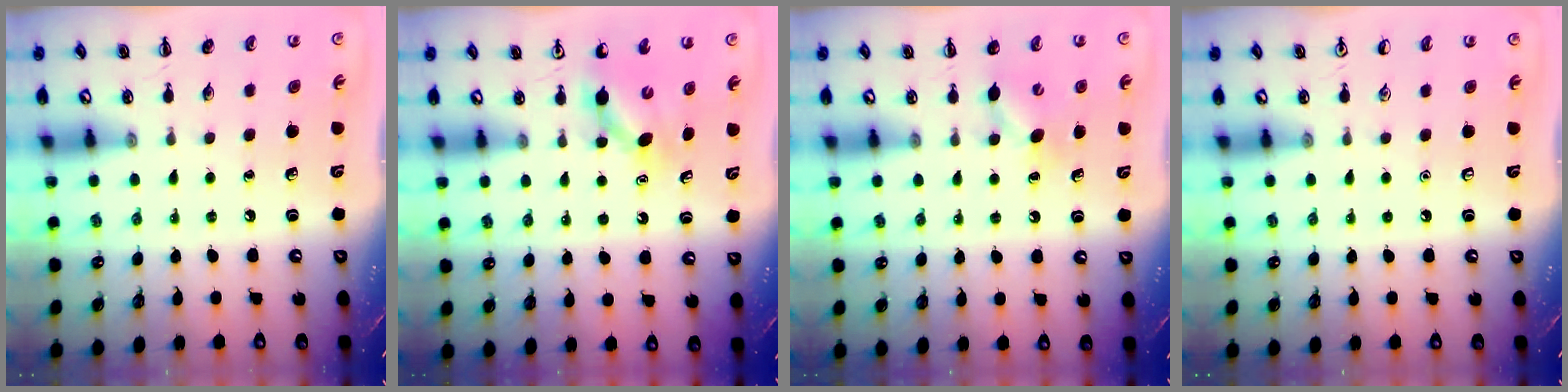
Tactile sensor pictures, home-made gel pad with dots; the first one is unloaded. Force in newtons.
{"total": 3.7, "press": 3.6, "slide": 0.8}
{"total": 5.4, "press": 5.2, "slide": 1.6}
{"total": 0.0}